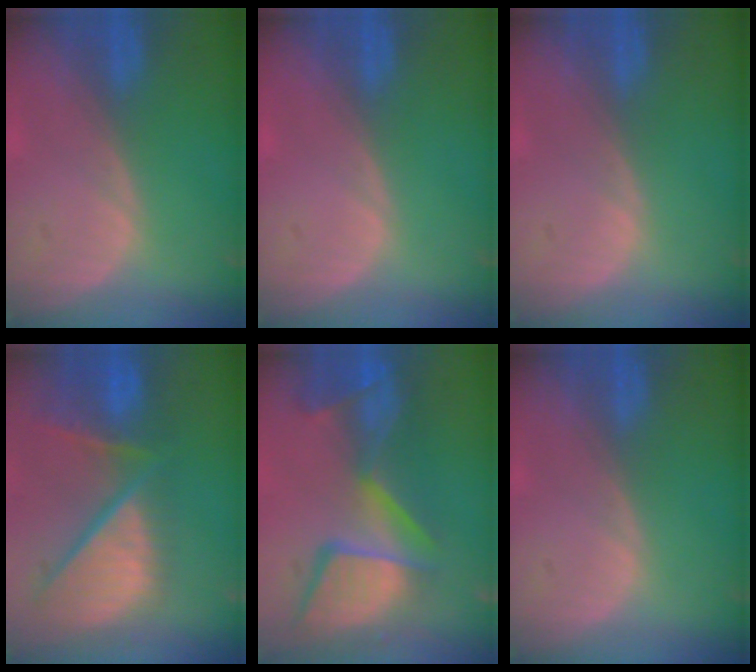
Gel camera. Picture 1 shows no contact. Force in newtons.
{"total": 0.0}
{"total": 0.0}
{"total": 13.1, "press": 10.9, "slide": 7.2}
{"total": 13.1, "press": 11.3, "slide": 6.6}
{"total": 0.0}